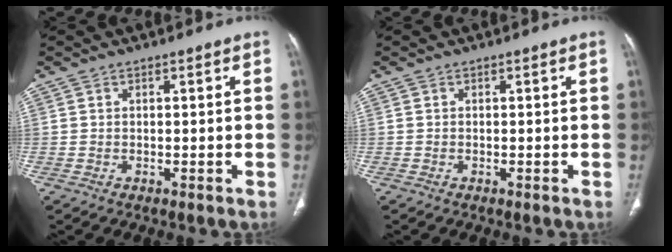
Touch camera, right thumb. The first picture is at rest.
{"total": 0.0}